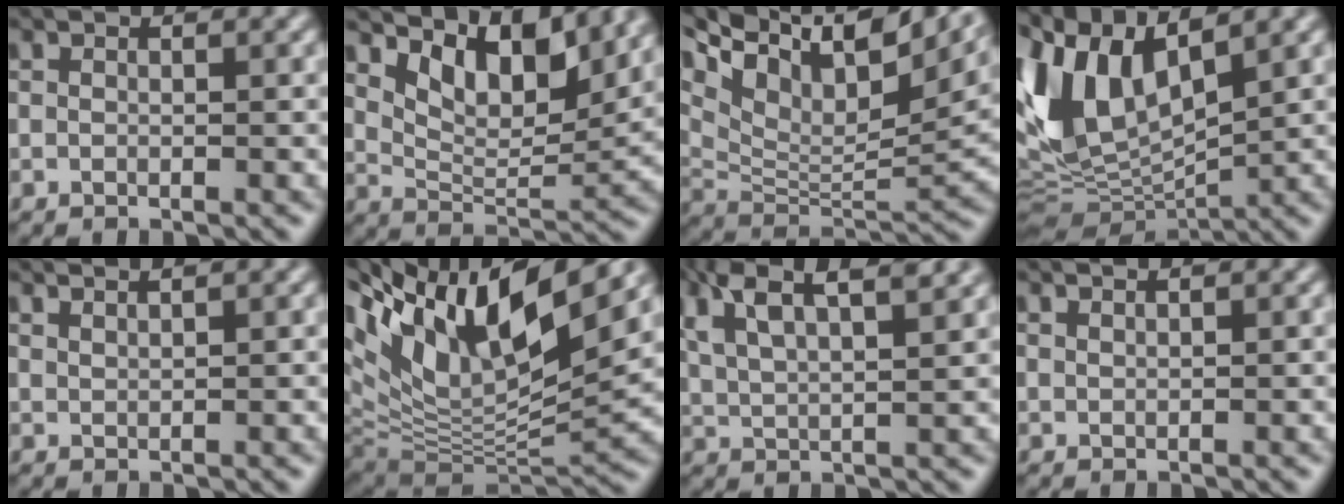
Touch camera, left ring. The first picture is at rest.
{"total": 7.7, "force": [4.6, 3.4, 5.1], "torque": [-0.087, 0.004, 0.082]}
{"total": 13.8, "force": [7.5, 6.7, 9.5], "torque": [-0.183, 0.043, 0.138]}
{"total": 8.7, "force": [3.3, 4.4, 6.8], "torque": [-0.150, 0.020, 0.063]}
{"total": 1.7, "force": [1.5, 0.5, 0.7], "torque": [0.000, 0.017, 0.008]}
{"total": 14.1, "force": [6.8, 4.8, 11.3], "torque": [-0.220, 0.033, 0.131]}
{"total": 7.3, "force": [4.3, 2.4, 5.4], "torque": [-0.111, 0.028, 0.071]}
{"total": 0.9, "force": [0.9, 0.2, 0.3], "torque": [0.002, 0.006, 0.006]}